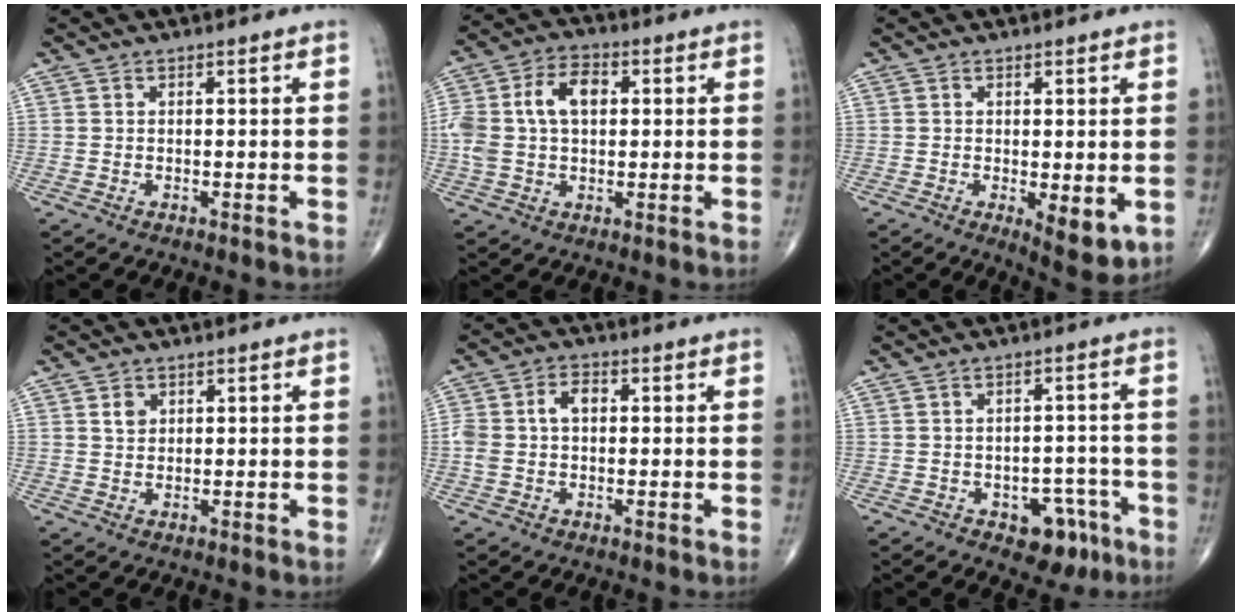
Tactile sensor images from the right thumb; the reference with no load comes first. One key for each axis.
{"total": 11.5, "fx": 1.7, "fy": 7.3, "fz": 8.7, "tx": -0.171, "ty": 0.025, "tz": 0.029}
{"total": 6.1, "fx": -1.1, "fy": 2.3, "fz": 5.5, "tx": -0.072, "ty": -0.019, "tz": -0.010}
{"total": 2.1, "fx": 0.8, "fy": 1.6, "fz": 1.0, "tx": -0.010, "ty": -0.004, "tz": 0.014}
{"total": 5.8, "fx": 0.4, "fy": 3.8, "fz": 4.3, "tx": -0.092, "ty": 0.025, "tz": 0.006}
{"total": 7.2, "fx": -3.8, "fy": 4.5, "fz": 4.2, "tx": -0.019, "ty": 0.029, "tz": -0.044}